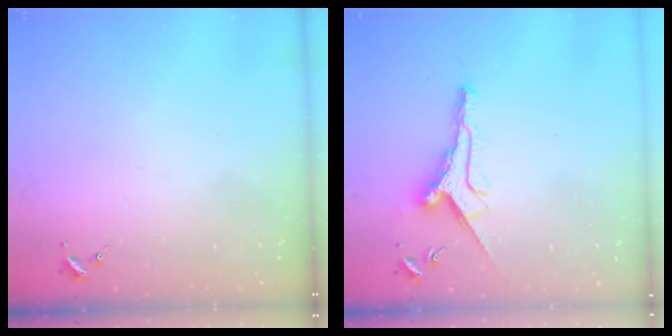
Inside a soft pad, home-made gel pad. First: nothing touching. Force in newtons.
{"total": 10.5, "press": 10.5, "slide": 0.3}